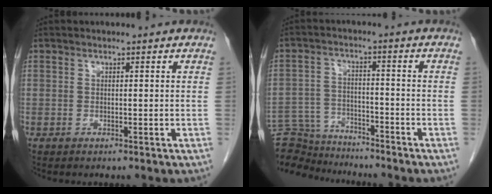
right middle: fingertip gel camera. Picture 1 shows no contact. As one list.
[{"total": 11.6, "force": [-11.3, 2.6, 1.4], "torque": [-0.033, 0.016, -0.188]}]